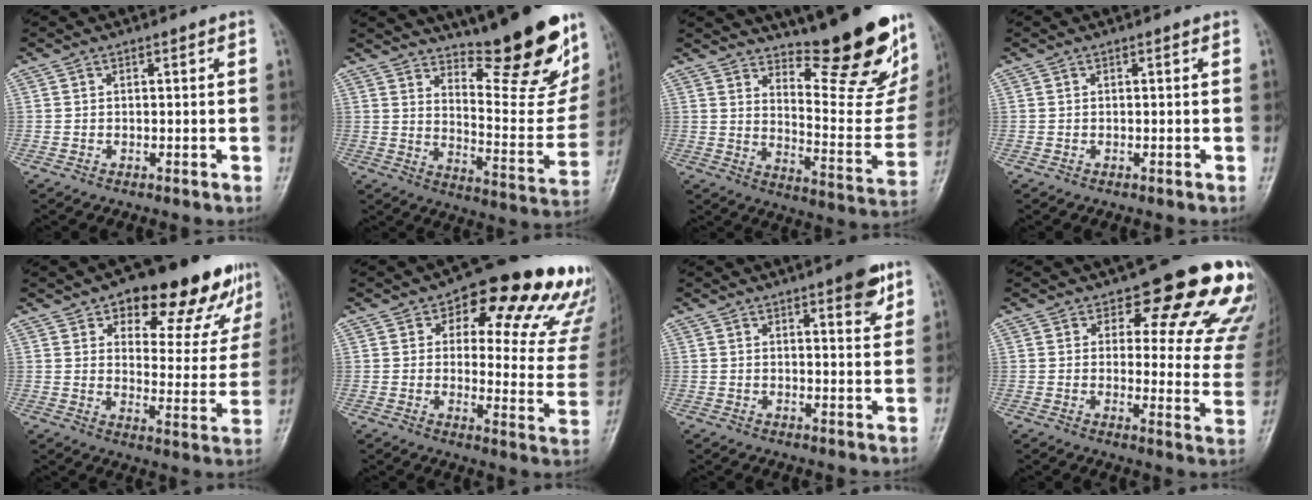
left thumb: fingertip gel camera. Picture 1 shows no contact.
{"total": 23.7, "force": [17.4, 6.6, 14.6], "torque": [-0.167, -0.125, 0.247]}
{"total": 24.0, "force": [17.9, 6.6, 14.5], "torque": [-0.165, -0.138, 0.247]}
{"total": 0.0}
{"total": 19.7, "force": [12.5, 8.6, 12.6], "torque": [-0.102, -0.045, 0.170]}
{"total": 21.3, "force": [12.1, 9.3, 14.9], "torque": [-0.130, -0.053, 0.144]}
{"total": 6.0, "force": [3.6, 1.7, 4.5], "torque": [-0.046, -0.018, 0.042]}
{"total": 19.3, "force": [13.4, 7.7, 11.5], "torque": [-0.083, -0.076, 0.146]}